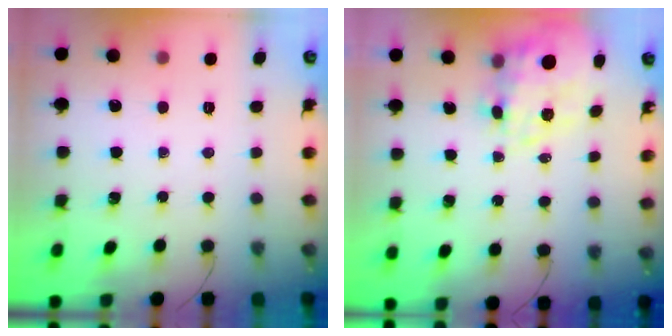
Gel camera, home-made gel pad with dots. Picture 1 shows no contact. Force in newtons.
{"total": 7.5, "press": 6.9, "slide": 2.9}